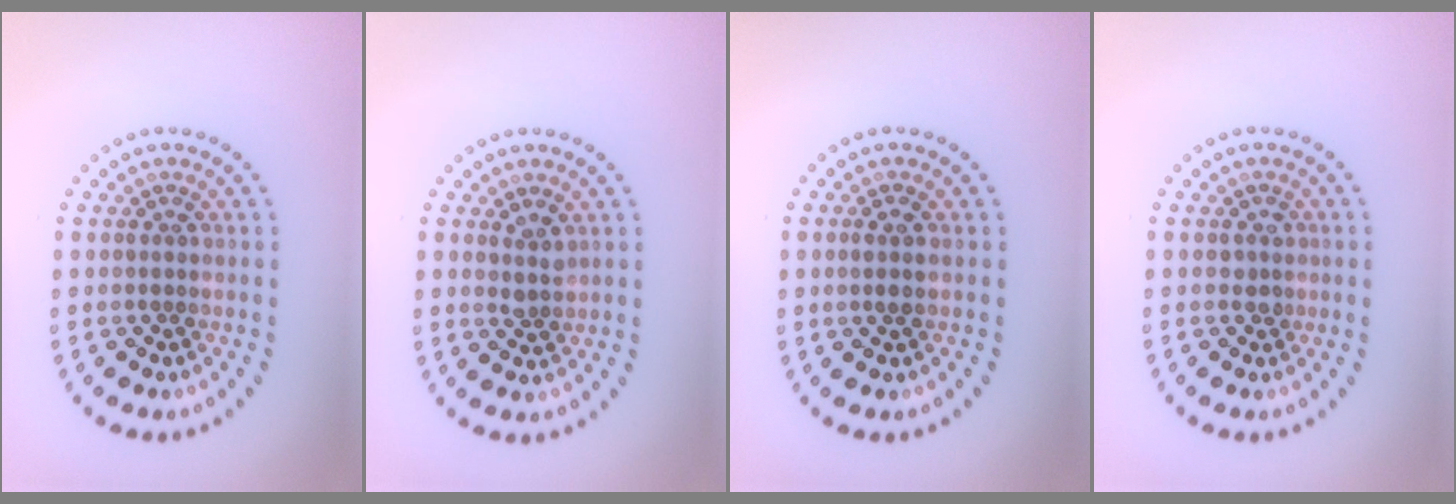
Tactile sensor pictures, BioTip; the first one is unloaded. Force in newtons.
{"total": 1.2, "press": 1.0, "slide": 0.7}
{"total": 1.2, "press": 1.1, "slide": 0.5}
{"total": 1.0, "press": 0.8, "slide": 0.6}